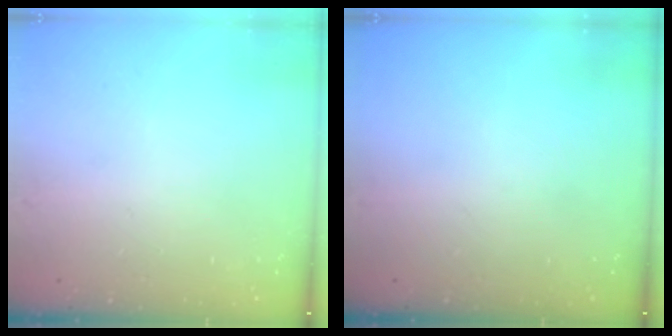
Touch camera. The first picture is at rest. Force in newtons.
{"total": 0.0}